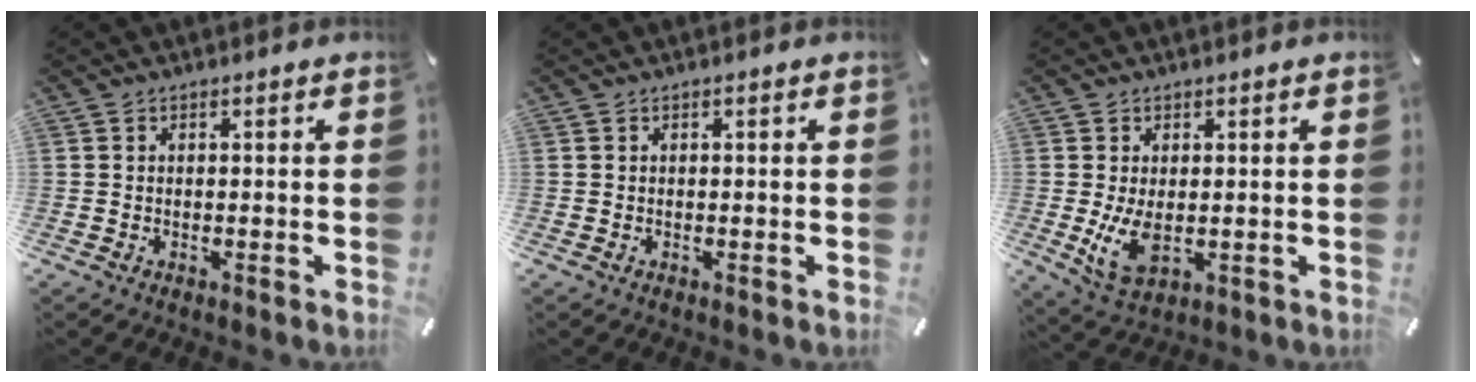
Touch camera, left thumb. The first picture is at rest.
{"total": 0.0}
{"total": 6.9, "force": [-0.2, 4.2, 5.5], "torque": [-0.113, -0.013, -0.003]}